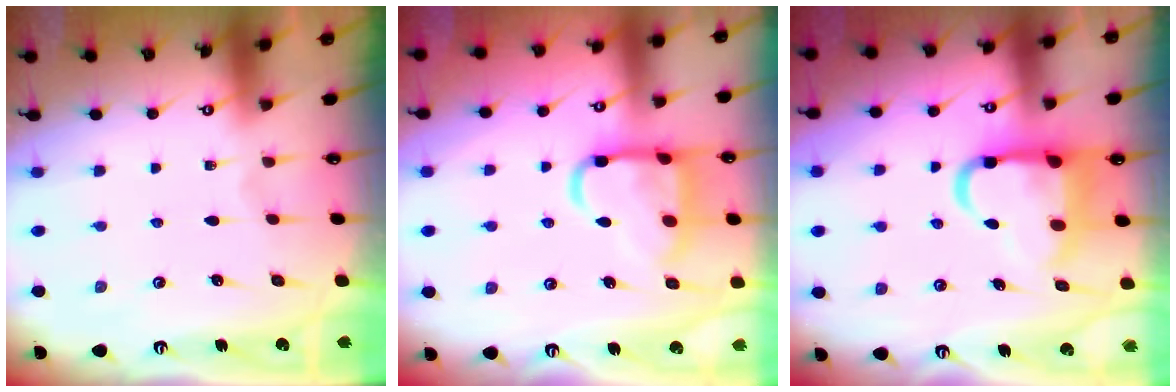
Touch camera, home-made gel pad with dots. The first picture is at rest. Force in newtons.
{"total": 14.1, "press": 14.0, "slide": 1.6}
{"total": 13.3, "press": 13.2, "slide": 1.7}